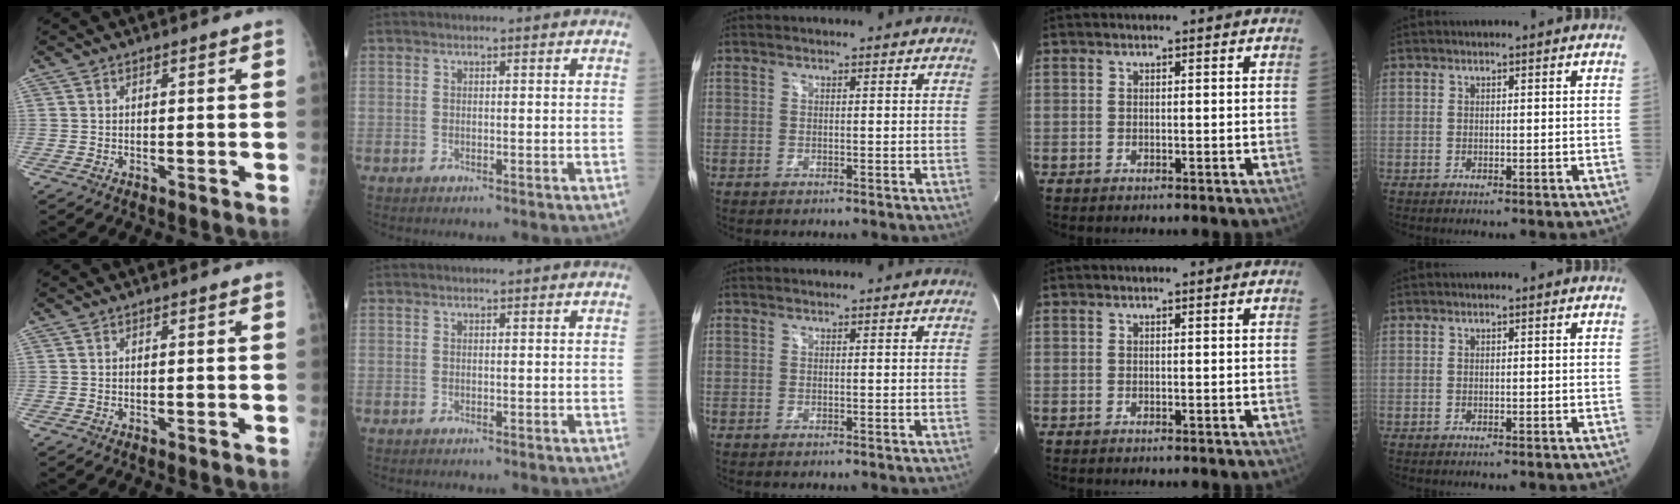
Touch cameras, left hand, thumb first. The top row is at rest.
{}